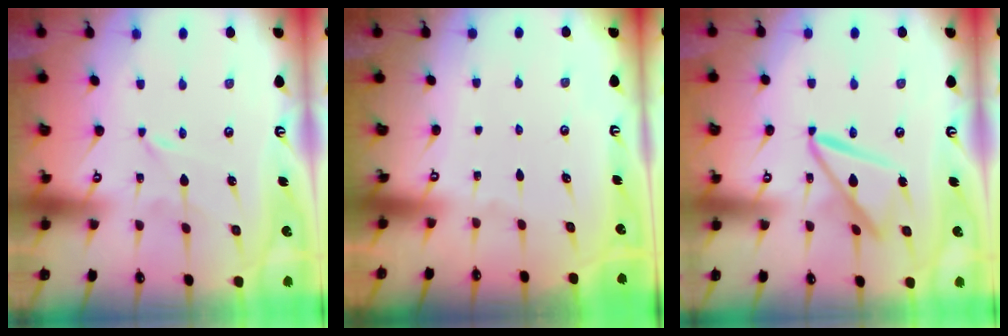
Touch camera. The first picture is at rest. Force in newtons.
{"total": 0.0}
{"total": 12.7, "press": 12.7, "slide": 1.2}